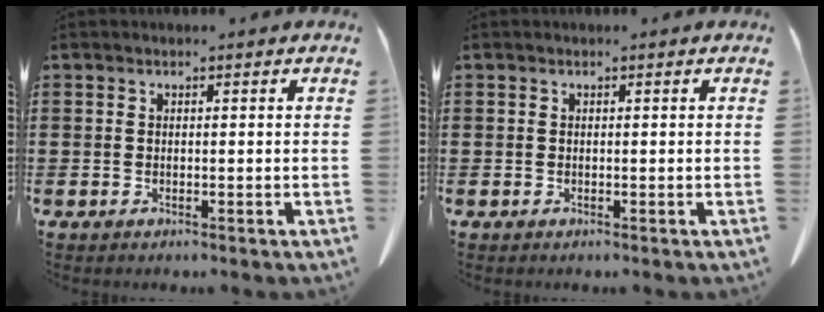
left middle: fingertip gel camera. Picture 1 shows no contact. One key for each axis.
{"total": 0.0}